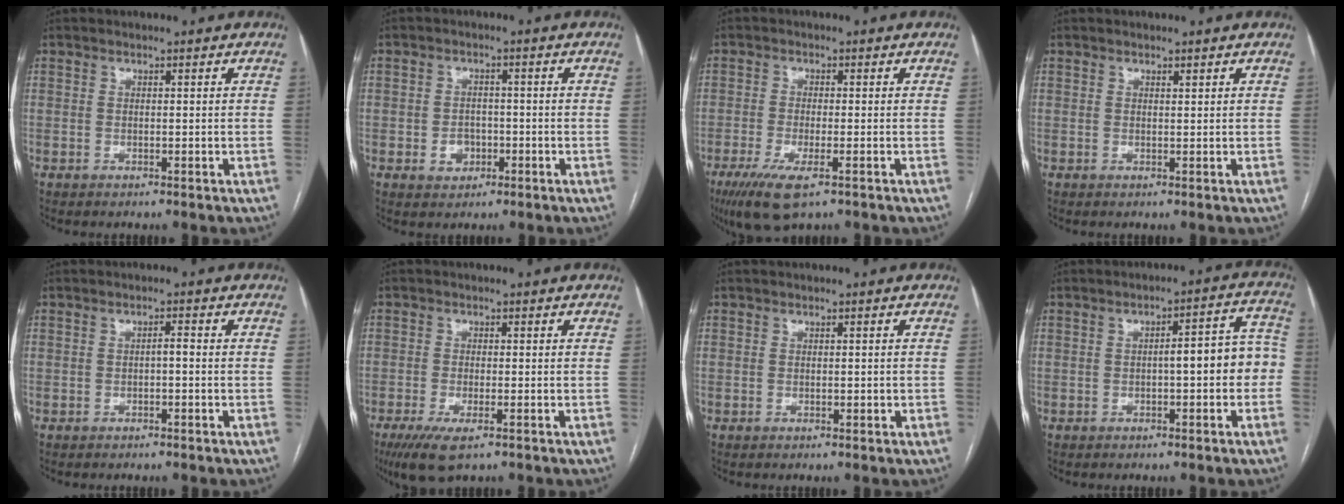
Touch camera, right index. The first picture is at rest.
{"total": 3.4, "force": [-1.1, 2.8, 1.6], "torque": [-0.022, 0.006, -0.009]}
{"total": 7.3, "force": [-4.1, 1.7, 5.8], "torque": [-0.114, -0.020, -0.067]}
{"total": 0.5, "force": [0.4, 0.1, 0.3], "torque": [-0.007, -0.003, 0.006]}
{"total": 1.2, "force": [-0.3, 0.3, 1.1], "torque": [-0.017, 0.004, -0.006]}
{"total": 5.9, "force": [-3.4, 1.4, 4.6], "torque": [-0.088, -0.015, -0.053]}
{"total": 0.6, "force": [-0.1, 0.3, 0.5], "torque": [-0.010, 0.000, 0.001]}
{"total": 7.6, "force": [-1.1, 1.9, 7.3], "torque": [-0.086, 0.039, -0.014]}